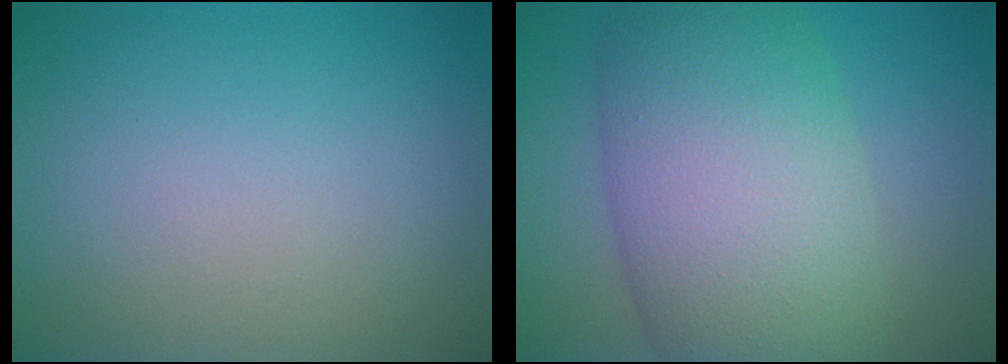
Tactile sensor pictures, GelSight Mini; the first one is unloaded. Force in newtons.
{"total": 11.8, "press": 11.8, "slide": 0.3}